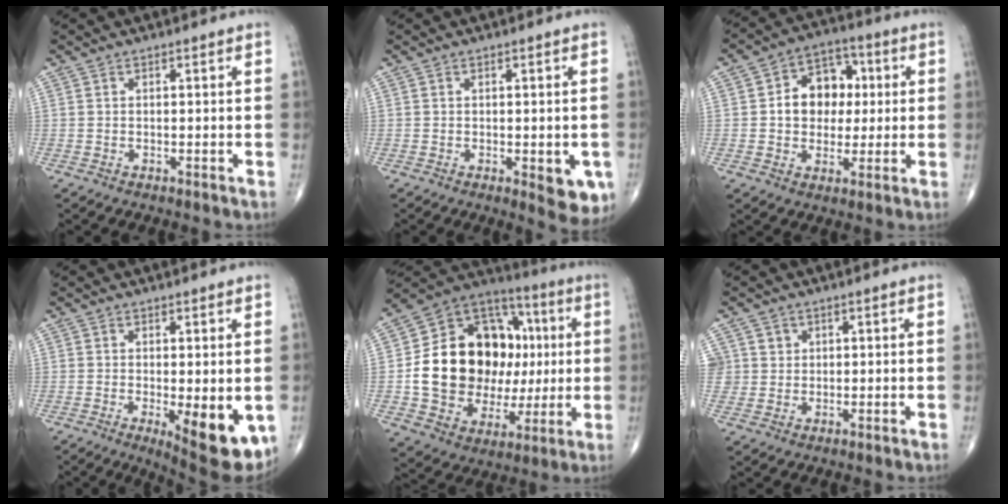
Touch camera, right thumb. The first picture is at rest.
{"total": 6.5, "force": [-1.8, 2.6, 5.7], "torque": [-0.052, -0.010, -0.016]}
{"total": 11.2, "force": [1.1, 8.8, 7.0], "torque": [-0.057, 0.019, 0.012]}
{"total": 10.9, "force": [-2.7, 3.7, 9.9], "torque": [-0.122, -0.023, -0.027]}
{"total": 27.2, "force": [1.5, 19.2, 19.2], "torque": [-0.291, 0.026, 0.040]}
{"total": 3.2, "force": [1.2, 3.0, -0.1], "torque": [0.029, -0.003, 0.016]}